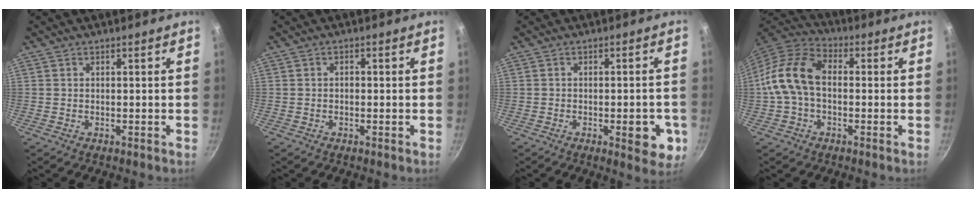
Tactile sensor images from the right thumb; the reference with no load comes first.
{"total": 1.0, "force": [-0.2, 0.8, 0.6], "torque": [-0.012, 0.006, -0.004]}
{"total": 7.6, "force": [-2.3, 3.1, 6.5], "torque": [-0.059, 0.008, -0.027]}
{"total": 12.5, "force": [-0.3, 8.4, 9.3], "torque": [-0.162, 0.037, -0.025]}